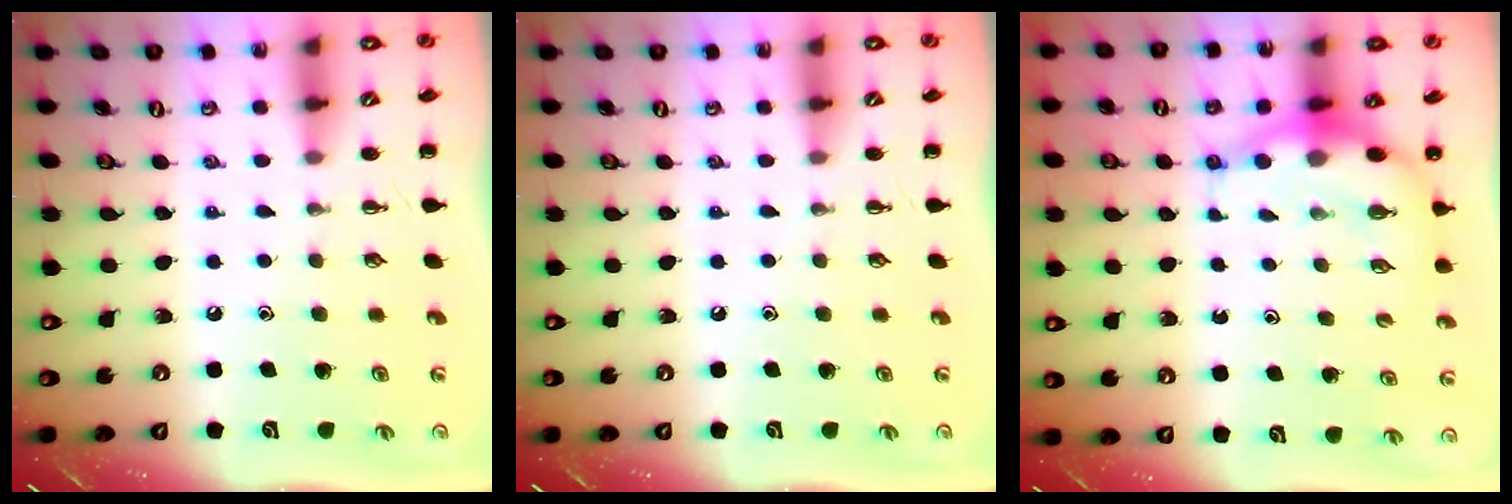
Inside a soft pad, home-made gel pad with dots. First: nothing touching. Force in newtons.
{"total": 0.0}
{"total": 7.0, "press": 6.8, "slide": 1.6}